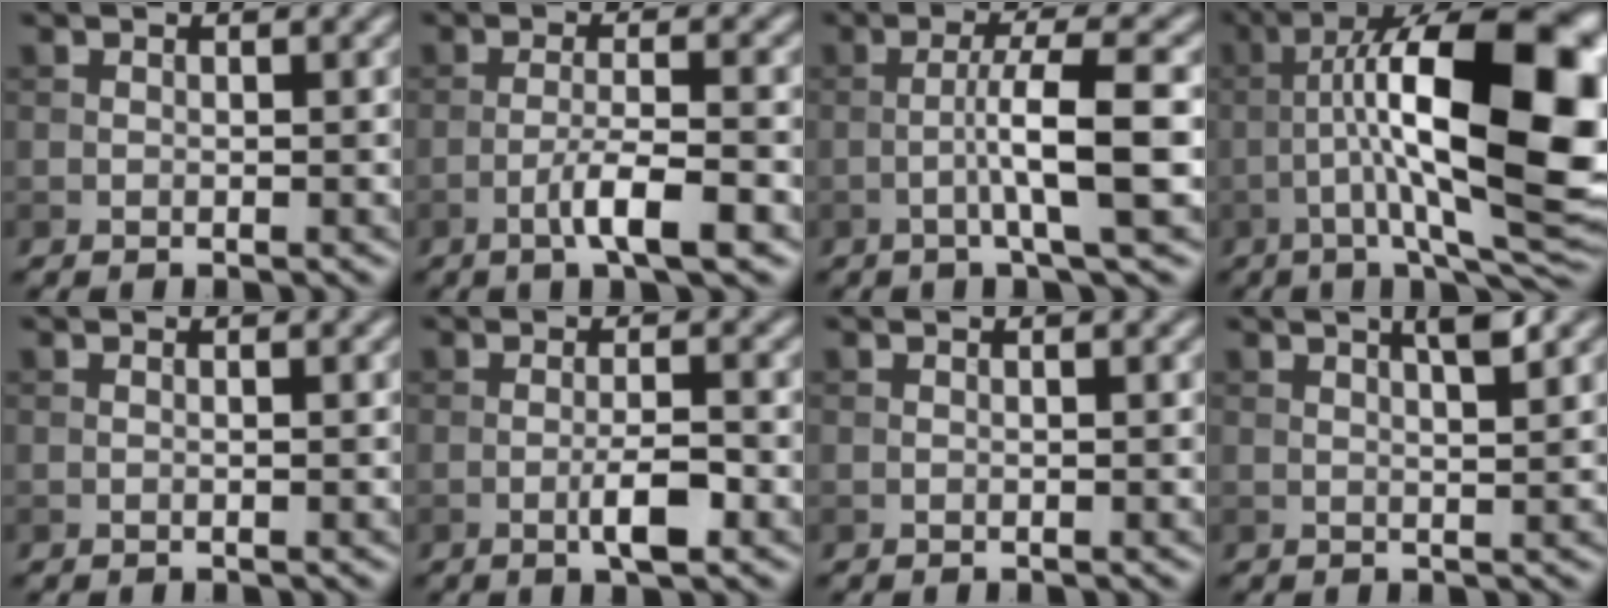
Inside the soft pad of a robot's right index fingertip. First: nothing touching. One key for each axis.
{"total": 4.3, "fx": -2.0, "fy": 0.6, "fz": 3.7, "tx": -0.068, "ty": 0.007, "tz": -0.041}
{"total": 5.8, "fx": -1.2, "fy": 0.5, "fz": 5.7, "tx": -0.090, "ty": 0.015, "tz": -0.028}
{"total": 17.2, "fx": -0.3, "fy": 4.6, "fz": 16.6, "tx": -0.249, "ty": 0.032, "tz": -0.005}
{"total": 0.6, "fx": 0.0, "fy": 0.1, "fz": 0.6, "tx": -0.009, "ty": -0.001, "tz": -0.001}
{"total": 3.3, "fx": -1.2, "fy": 0.6, "fz": 3.0, "tx": -0.053, "ty": 0.003, "tz": -0.025}
{"total": 0.0}
{"total": 2.8, "fx": 1.5, "fy": 0.5, "fz": 2.4, "tx": -0.024, "ty": 0.006, "tz": 0.021}